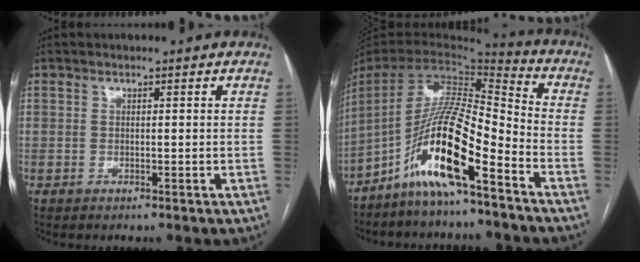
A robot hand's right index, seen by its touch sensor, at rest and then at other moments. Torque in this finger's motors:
{"motor_torque": [1.64, -0.50, 0.59, 0.21]}